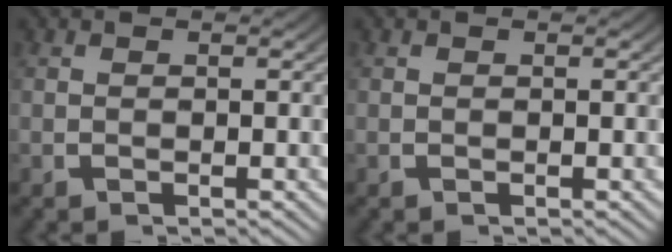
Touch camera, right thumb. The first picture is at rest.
{"total": 0.0}